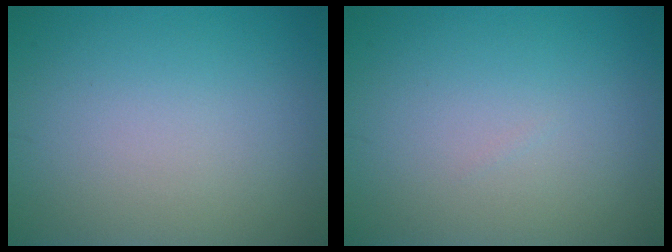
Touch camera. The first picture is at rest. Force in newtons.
{"total": 0.0}